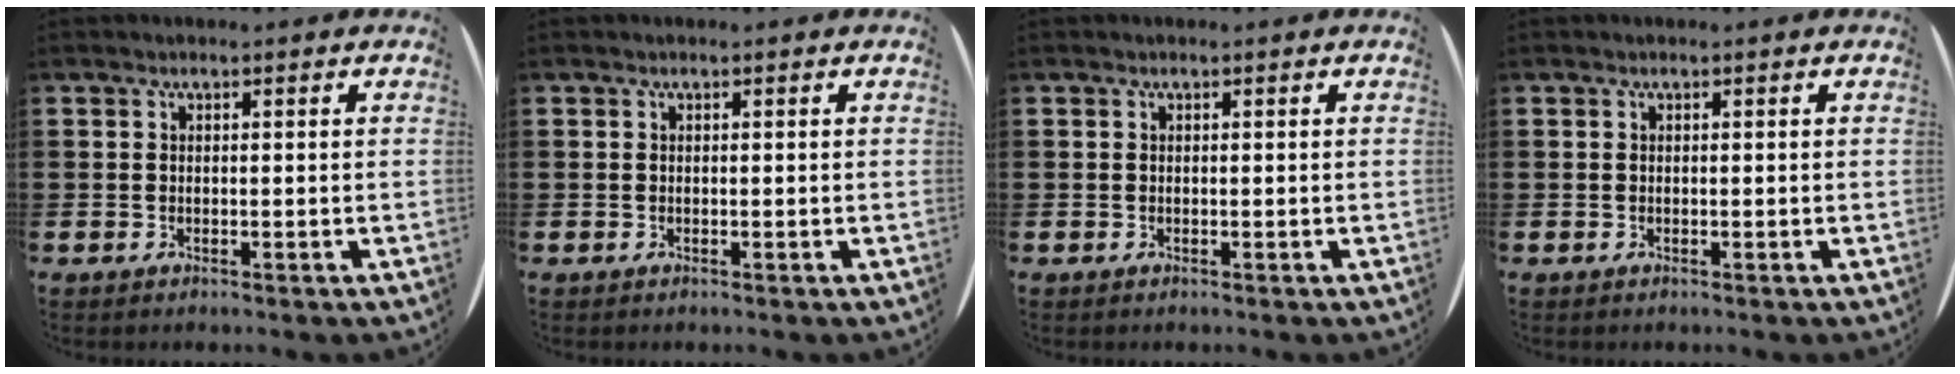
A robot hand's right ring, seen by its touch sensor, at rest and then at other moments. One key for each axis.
{"total": 0.0}
{"total": 0.0}
{"total": 0.0}